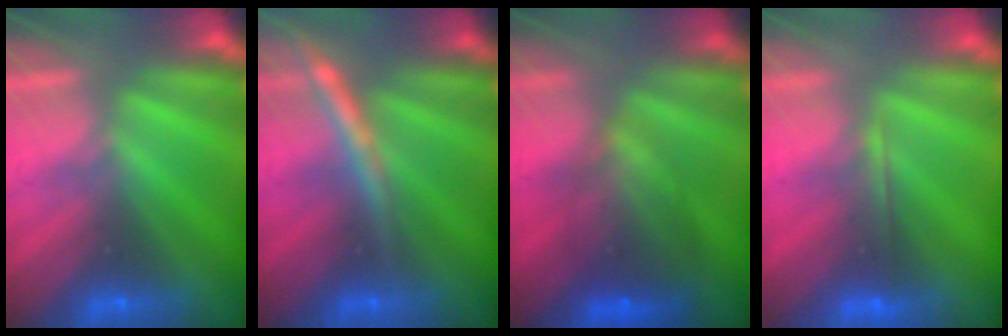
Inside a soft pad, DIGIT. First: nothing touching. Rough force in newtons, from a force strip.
{"total": 2.8}
{"total": 7.3}
{"total": 1.9}